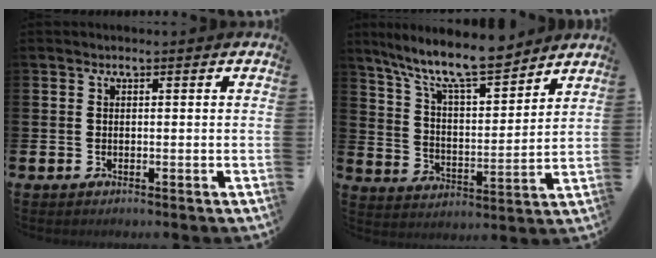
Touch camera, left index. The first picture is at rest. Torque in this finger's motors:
{"motor_torque": [0.42, -0.46, 1.05, 0.21]}